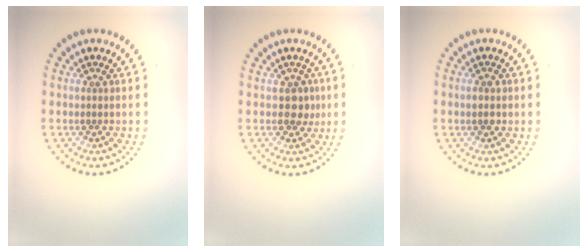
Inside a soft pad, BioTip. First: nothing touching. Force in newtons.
{"total": 1.7, "press": 1.6, "slide": 0.7}
{"total": 1.7, "press": 1.7, "slide": 0.1}